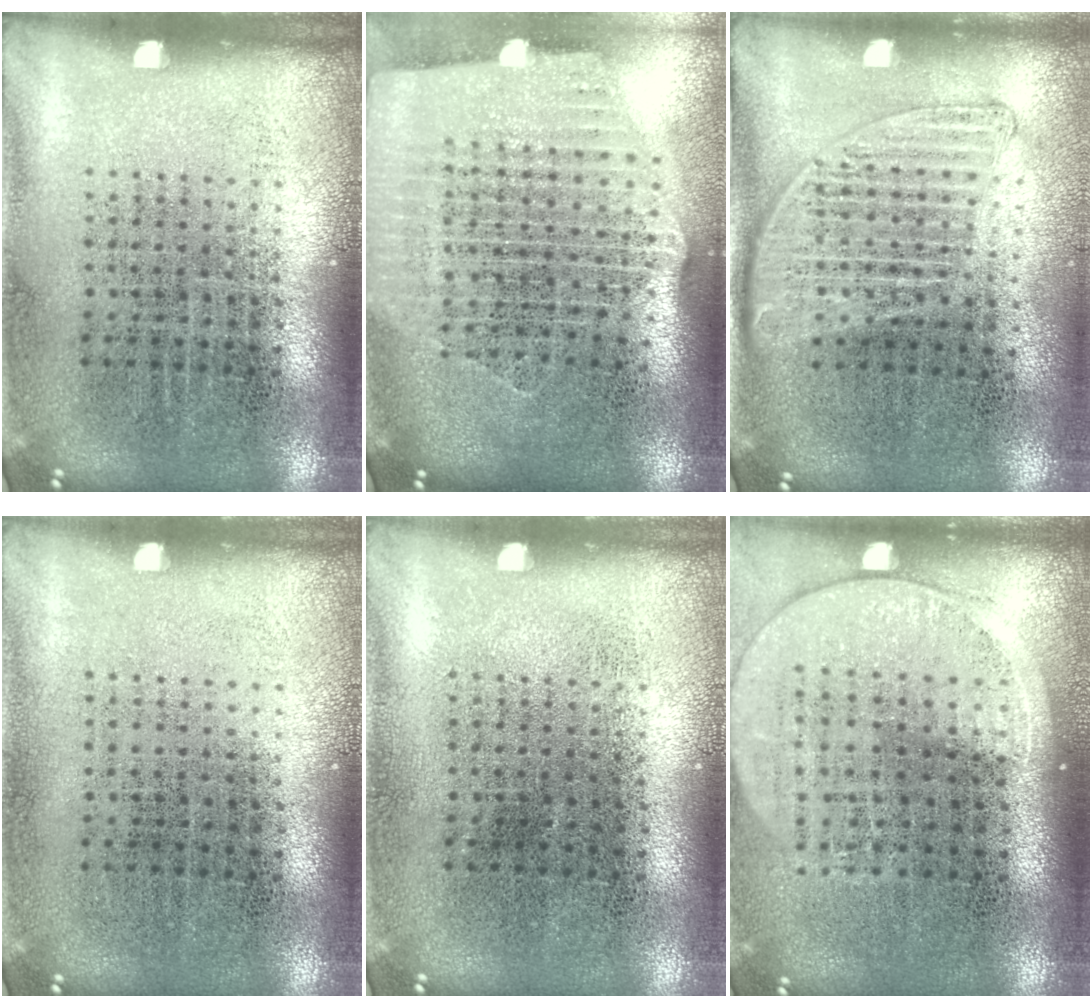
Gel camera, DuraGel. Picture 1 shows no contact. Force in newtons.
{"total": 2.7, "press": 2.3, "slide": 1.4}
{"total": 1.4, "press": 1.3, "slide": 0.6}
{"total": 0.0}
{"total": 0.0}
{"total": 1.5, "press": 1.4, "slide": 0.6}